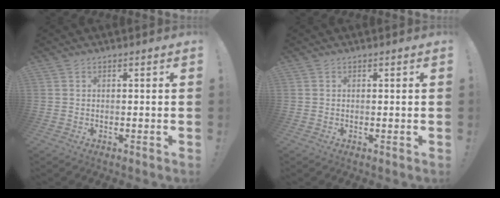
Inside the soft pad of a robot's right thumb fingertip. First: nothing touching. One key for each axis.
{"total": 0.0}